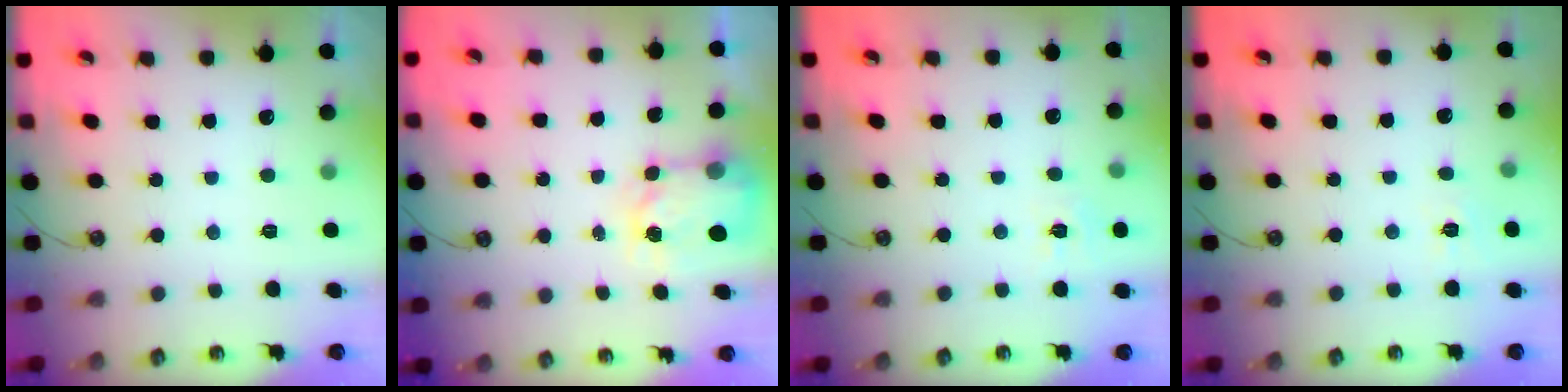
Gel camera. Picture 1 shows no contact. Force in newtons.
{"total": 6.1, "press": 6.0, "slide": 0.7}
{"total": 5.9, "press": 5.9, "slide": 0.7}
{"total": 3.5, "press": 3.4, "slide": 0.6}